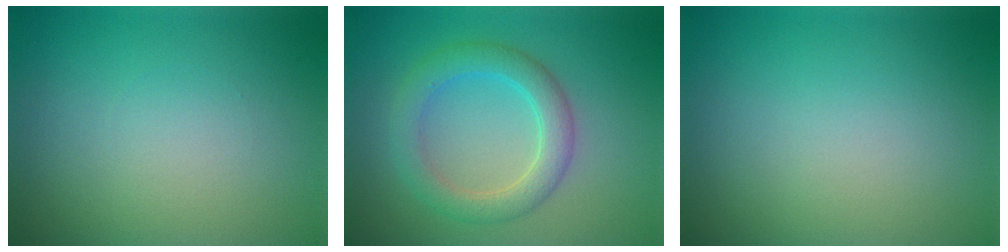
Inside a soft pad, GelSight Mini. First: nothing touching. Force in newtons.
{"total": 3.9, "press": 3.9, "slide": 0.2}
{"total": 0.0}